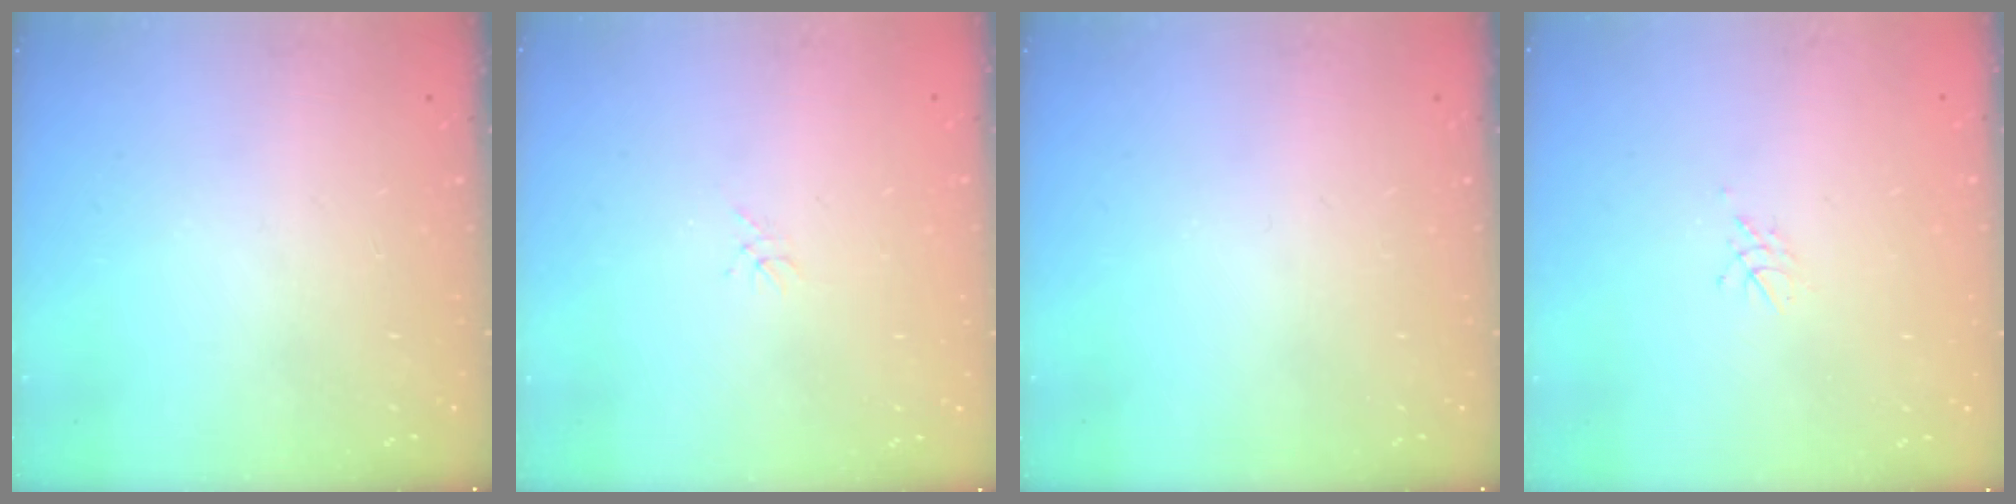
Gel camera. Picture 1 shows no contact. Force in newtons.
{"total": 0.0}
{"total": 0.0}
{"total": 5.1, "press": 5.1, "slide": 0.2}